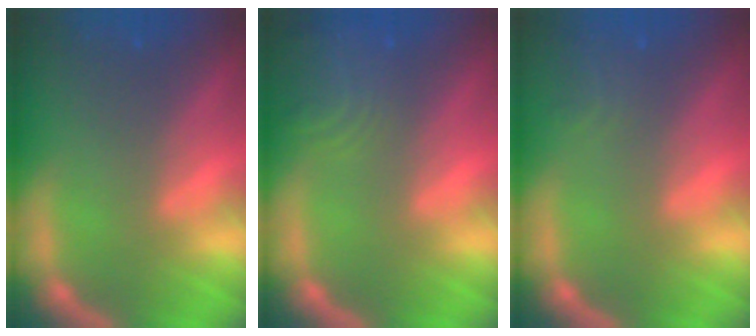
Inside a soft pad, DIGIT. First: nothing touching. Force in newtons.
{"total": 4.5}
{"total": 1.4}